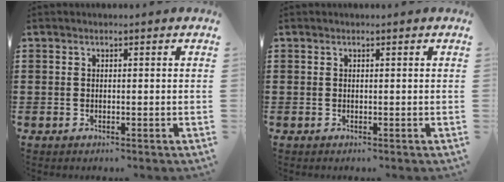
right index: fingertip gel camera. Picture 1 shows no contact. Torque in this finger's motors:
{"motor_torque": [0.12, -0.05, 0.00, 0.00]}